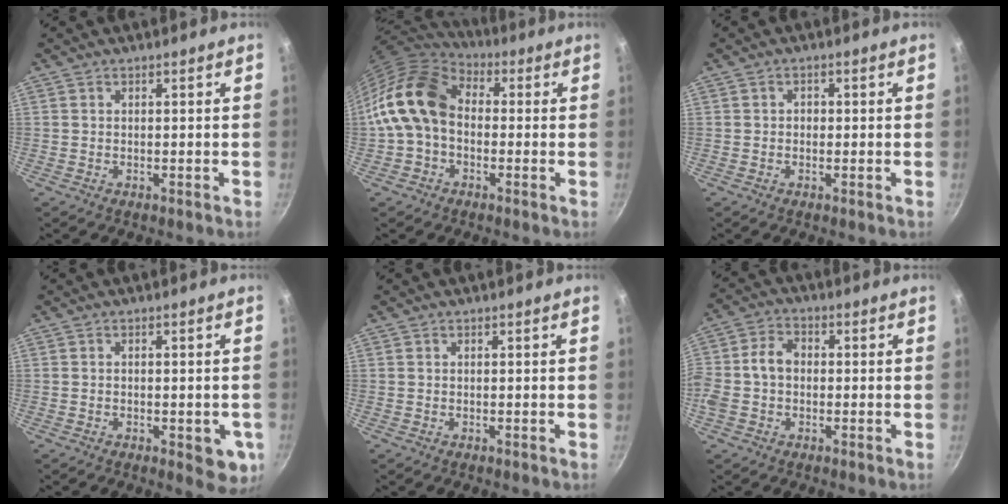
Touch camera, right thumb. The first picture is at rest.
{"total": 14.2, "force": [-0.3, 10.2, 9.9], "torque": [-0.161, 0.035, -0.025]}
{"total": 1.2, "force": [-0.1, 1.0, 0.6], "torque": [-0.007, 0.004, -0.003]}
{"total": 6.2, "force": [-1.8, 2.8, 5.2], "torque": [-0.042, 0.001, -0.021]}
{"total": 0.0}
{"total": 3.9, "force": [-0.3, 2.8, 2.7], "torque": [-0.059, 0.011, -0.014]}